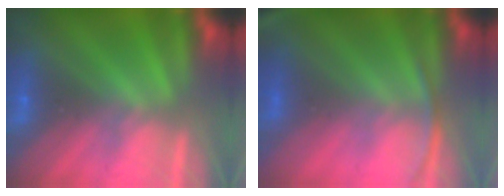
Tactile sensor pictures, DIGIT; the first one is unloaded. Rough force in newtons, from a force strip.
{"total": 2.2}